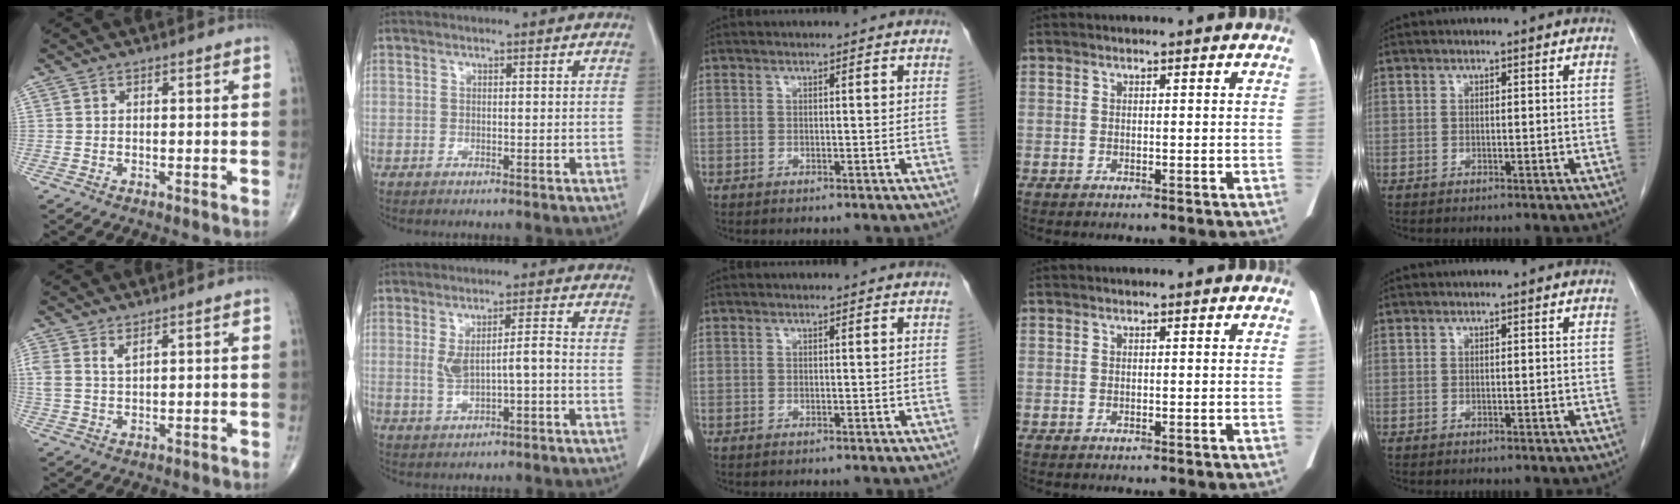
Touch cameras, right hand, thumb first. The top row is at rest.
{"thumb": {"total": 3.1, "force": [1.9, 1.1, 2.1], "torque": [-0.048, -0.005, 0.045]}, "index": {"total": 5.1, "force": [-0.4, 0.9, 5.0], "torque": [-0.095, 0.010, 0.001]}}